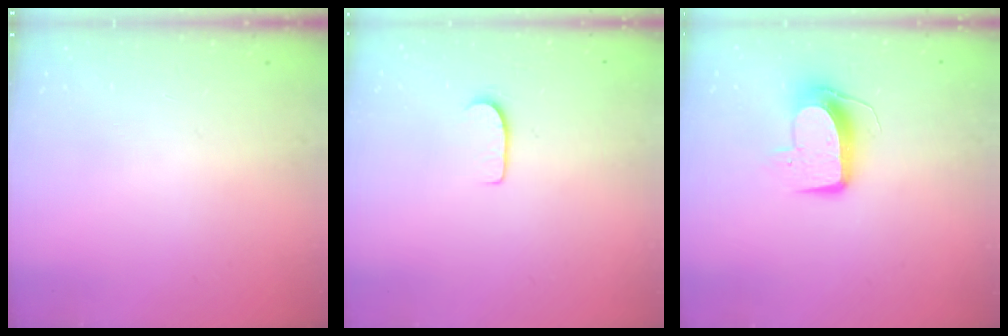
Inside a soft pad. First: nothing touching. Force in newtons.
{"total": 5.9, "press": 5.8, "slide": 0.6}
{"total": 10.0, "press": 10.0, "slide": 0.5}